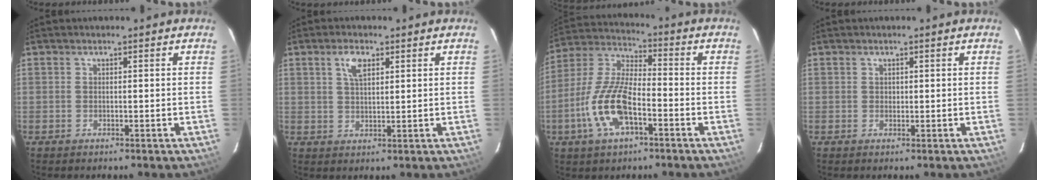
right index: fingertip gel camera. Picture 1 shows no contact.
{"total": 4.1, "force": [2.0, 1.9, 3.1], "torque": [-0.056, 0.007, 0.038]}
{"total": 13.6, "force": [-5.3, 5.3, 11.4], "torque": [-0.247, -0.003, -0.103]}
{"total": 0.7, "force": [0.2, 0.7, 0.0], "torque": [0.003, 0.004, 0.003]}